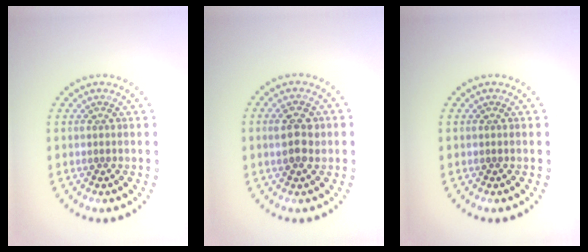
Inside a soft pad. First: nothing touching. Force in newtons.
{"total": 2.8, "press": 2.8, "slide": 0.3}
{"total": 0.0}